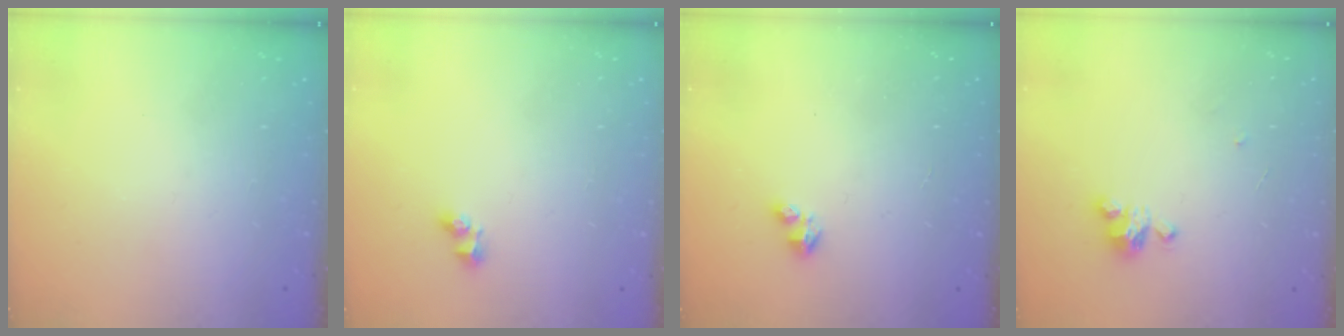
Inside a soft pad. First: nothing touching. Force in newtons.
{"total": 2.7, "press": 2.5, "slide": 1.0}
{"total": 1.6, "press": 1.6, "slide": 0.4}
{"total": 4.2, "press": 4.2, "slide": 0.2}